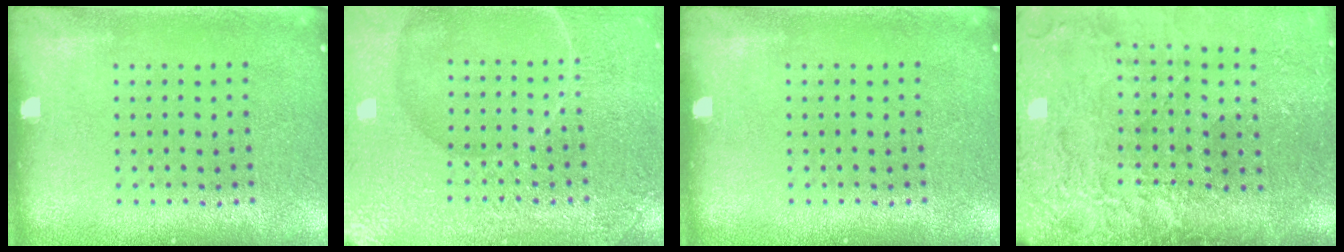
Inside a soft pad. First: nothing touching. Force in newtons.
{"total": 7.0, "press": 6.9, "slide": 1.0}
{"total": 0.0}
{"total": 4.4, "press": 3.4, "slide": 2.7}